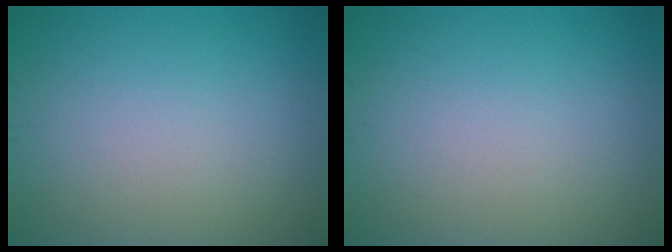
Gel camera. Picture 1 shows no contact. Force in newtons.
{"total": 0.0}